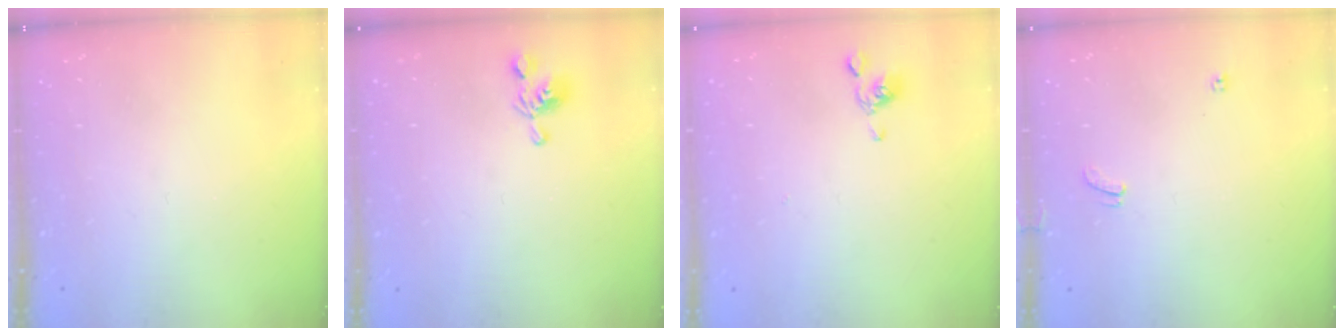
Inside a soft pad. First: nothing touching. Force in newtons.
{"total": 4.7, "press": 4.7, "slide": 0.1}
{"total": 2.0, "press": 2.0, "slide": 0.1}
{"total": 2.3, "press": 2.3, "slide": 0.4}